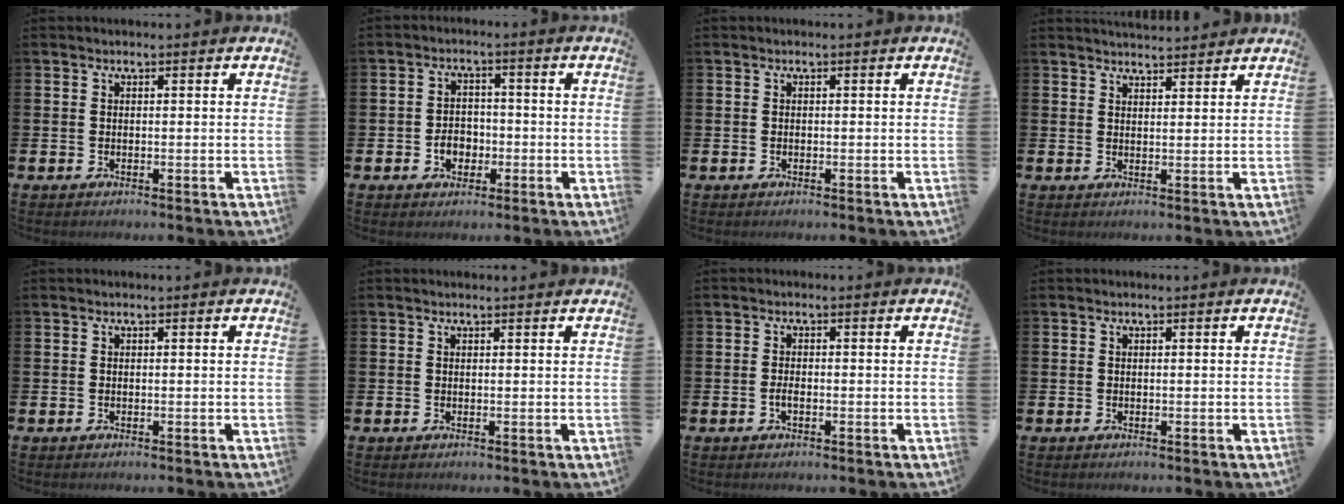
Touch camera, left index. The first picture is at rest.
{"total": 3.4, "force": [-1.1, 2.6, 1.8], "torque": [-0.017, -0.006, -0.029]}
{"total": 0.0}
{"total": 2.9, "force": [2.9, 0.3, 0.1], "torque": [-0.002, -0.016, 0.051]}
{"total": 0.0}
{"total": 0.6, "force": [0.6, 0.0, 0.1], "torque": [0.008, -0.004, 0.009]}
{"total": 1.2, "force": [-0.5, 0.5, 1.0], "torque": [-0.022, 0.002, -0.009]}
{"total": 0.0}